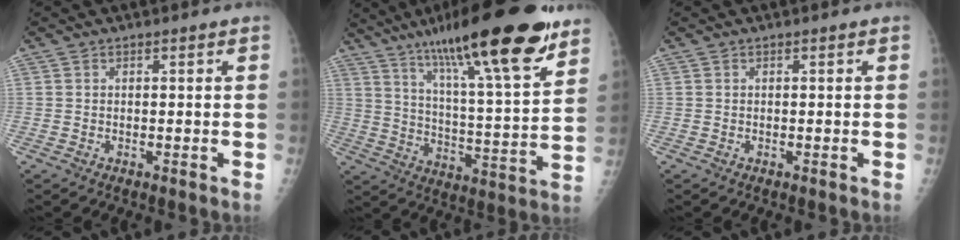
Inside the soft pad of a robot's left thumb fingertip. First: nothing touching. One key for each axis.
{"total": 25.4, "fx": 16.6, "fy": 4.5, "fz": 18.7, "tx": -0.283, "ty": -0.053, "tz": 0.266}
{"total": 0.0}